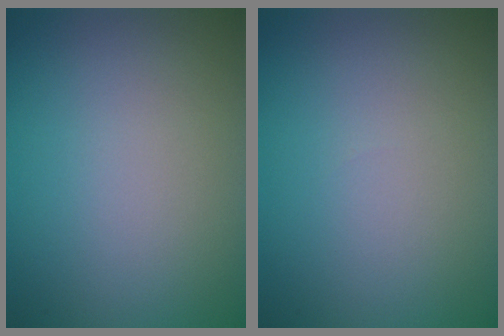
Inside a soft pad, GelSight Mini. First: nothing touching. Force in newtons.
{"total": 0.0}